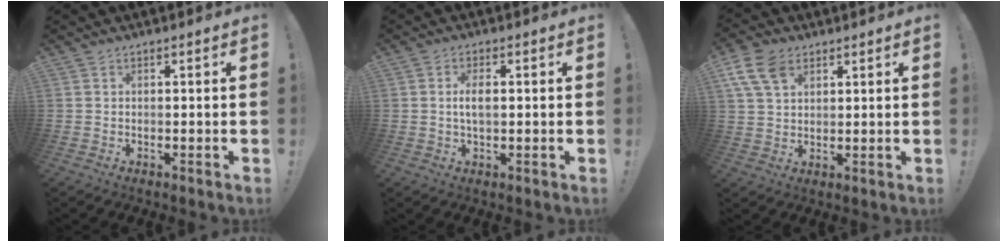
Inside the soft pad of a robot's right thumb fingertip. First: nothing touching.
{"total": 3.9, "force": [0.4, 1.6, 3.6], "torque": [-0.060, -0.001, 0.000]}
{"total": 9.9, "force": [5.1, 6.6, 5.3], "torque": [-0.099, -0.013, 0.100]}